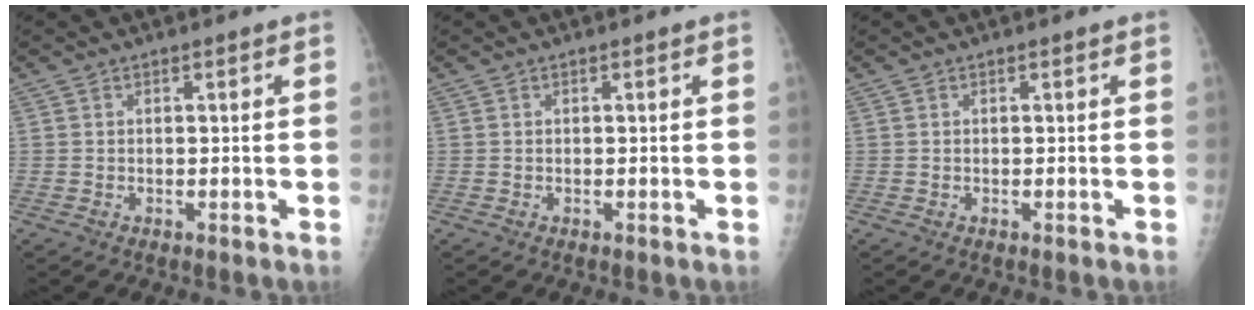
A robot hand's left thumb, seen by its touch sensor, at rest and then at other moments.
{"total": 0.0}
{"total": 0.0}